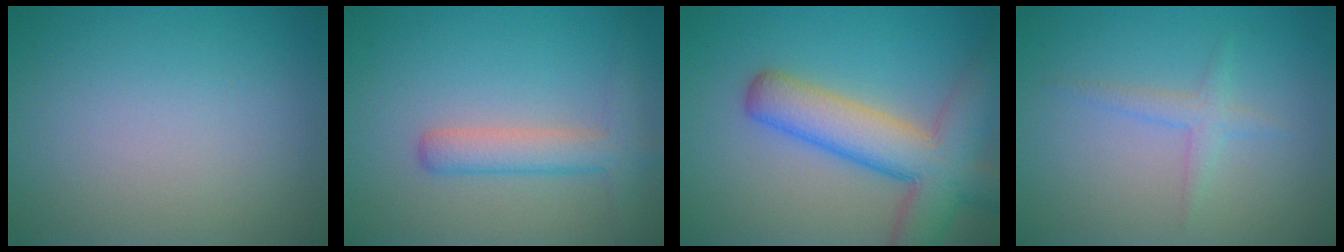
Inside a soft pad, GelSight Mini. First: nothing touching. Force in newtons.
{"total": 3.5, "press": 3.5, "slide": 0.1}
{"total": 8.6, "press": 8.6, "slide": 0.5}
{"total": 1.6, "press": 1.6, "slide": 0.1}